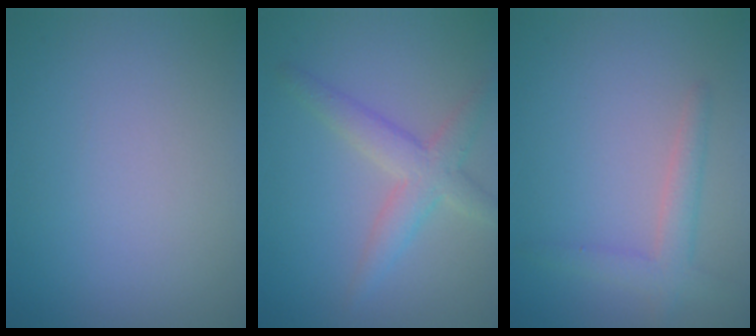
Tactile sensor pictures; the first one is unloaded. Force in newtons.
{"total": 3.6, "press": 3.6, "slide": 0.2}
{"total": 2.5, "press": 2.5, "slide": 0.1}